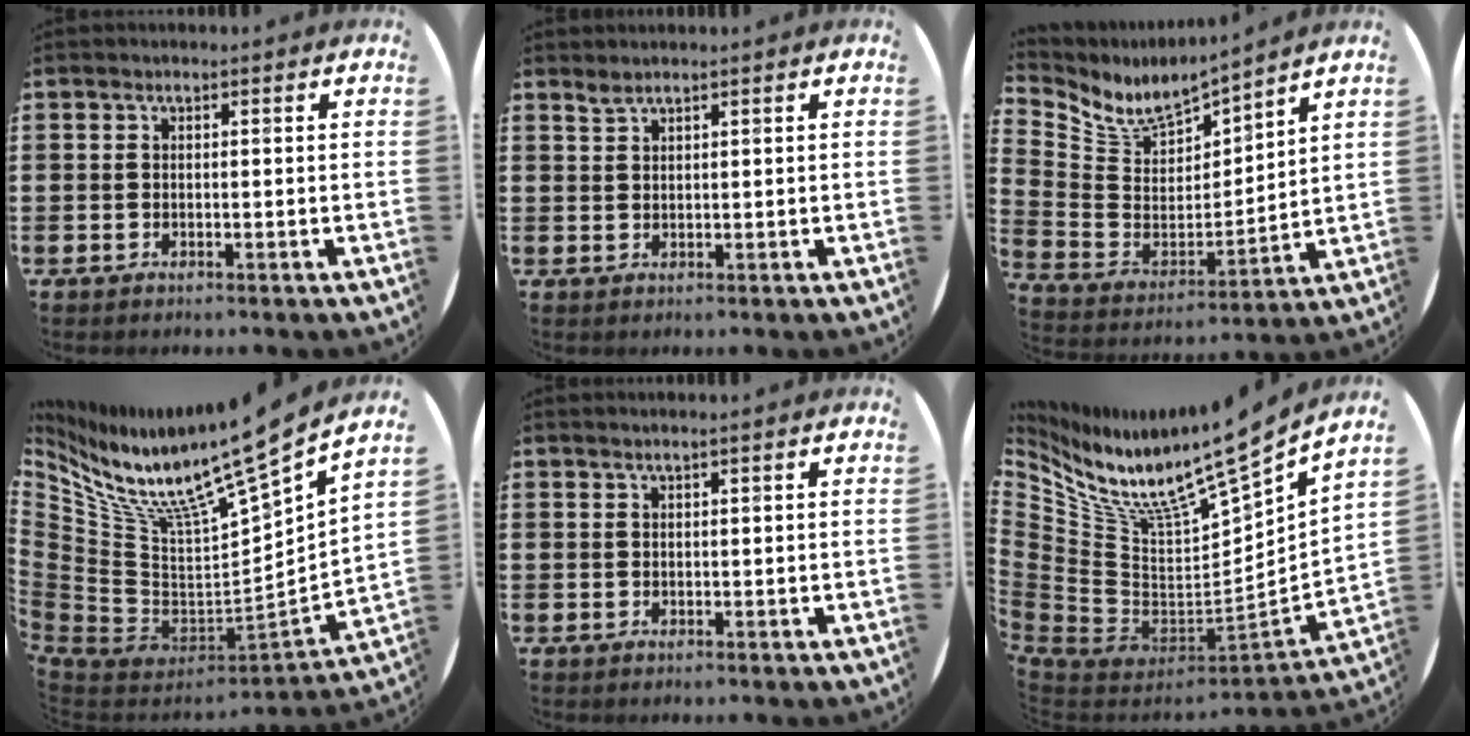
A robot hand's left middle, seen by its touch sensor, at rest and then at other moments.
{"total": 1.1, "force": [1.1, 0.0, 0.2], "torque": [-0.005, 0.000, 0.021]}
{"total": 6.9, "force": [6.3, 2.3, 1.9], "torque": [-0.075, -0.051, 0.110]}
{"total": 12.5, "force": [10.2, 1.6, 7.1], "torque": [-0.166, -0.103, 0.166]}
{"total": 0.6, "force": [0.4, -0.2, 0.4], "torque": [-0.002, -0.001, 0.008]}
{"total": 10.8, "force": [7.8, 2.8, 7.0], "torque": [-0.156, -0.085, 0.123]}